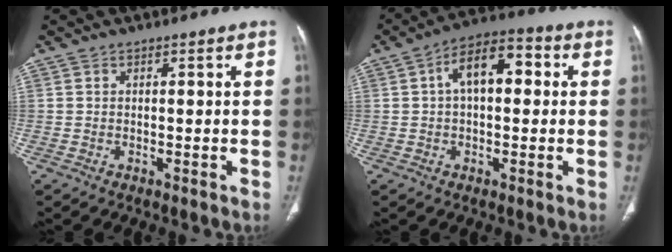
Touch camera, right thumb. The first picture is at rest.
{"total": 10.3, "force": [1.8, 5.6, 8.5], "torque": [-0.126, 0.033, 0.019]}